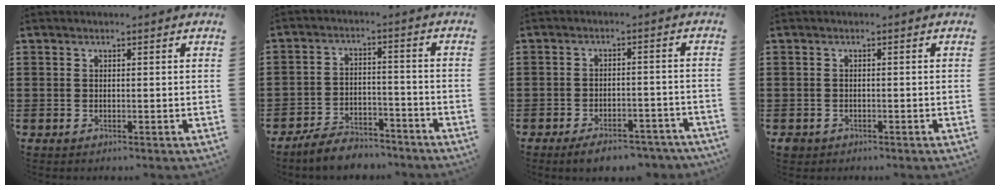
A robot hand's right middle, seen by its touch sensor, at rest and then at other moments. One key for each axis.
{"total": 5.2, "fx": -5.0, "fy": 1.0, "fz": 0.6, "tx": -0.013, "ty": 0.011, "tz": -0.100}
{"total": 4.4, "fx": -4.0, "fy": 0.8, "fz": 1.6, "tx": -0.024, "ty": 0.004, "tz": -0.074}
{"total": 0.9, "fx": -0.7, "fy": 0.5, "fz": 0.2, "tx": -0.005, "ty": 0.000, "tz": -0.016}